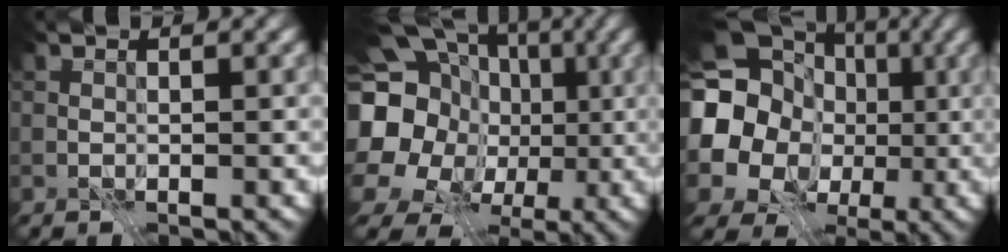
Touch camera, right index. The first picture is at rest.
{"total": 20.0, "force": [0.2, 17.7, 9.4], "torque": [-0.202, 0.005, -0.026]}
{"total": 19.0, "force": [1.5, 17.0, 8.3], "torque": [-0.204, 0.007, -0.006]}